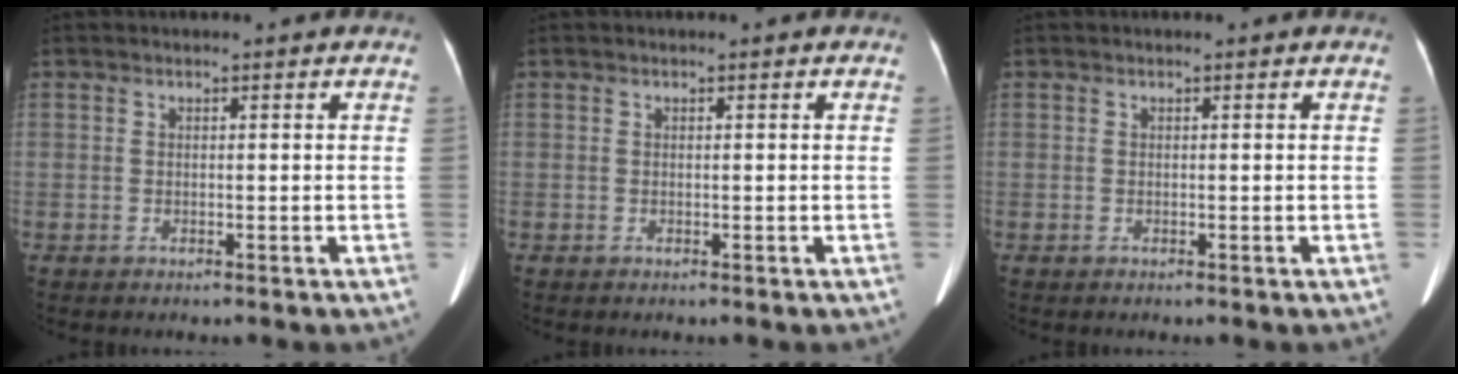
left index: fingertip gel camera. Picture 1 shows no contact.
{"total": 0.0}
{"total": 0.0}